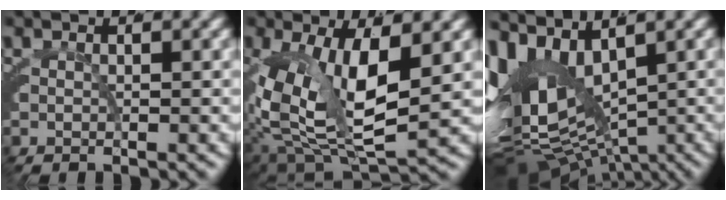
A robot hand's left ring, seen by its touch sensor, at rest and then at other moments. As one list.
[{"total": 11.5, "force": [-1.9, 7.0, 8.9], "torque": [-0.194, -0.056, 0.002]}, {"total": 13.6, "force": [-1.9, 9.0, 10.0], "torque": [-0.213, -0.056, 0.000]}]